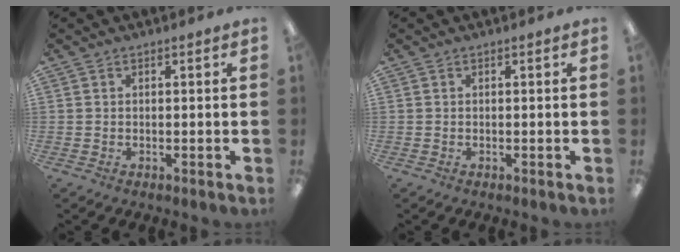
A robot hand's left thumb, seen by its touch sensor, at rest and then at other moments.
{"total": 0.0}